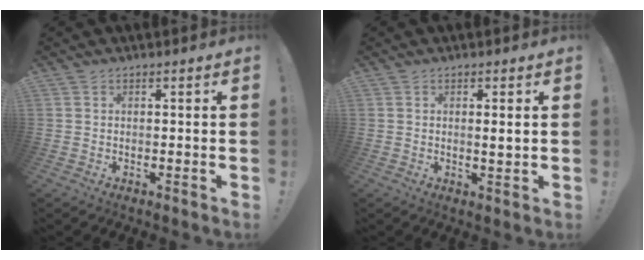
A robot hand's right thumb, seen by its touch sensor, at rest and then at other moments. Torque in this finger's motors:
{"motor_torque": [0.15, -0.46, 0.26, 0.16, 0.06]}